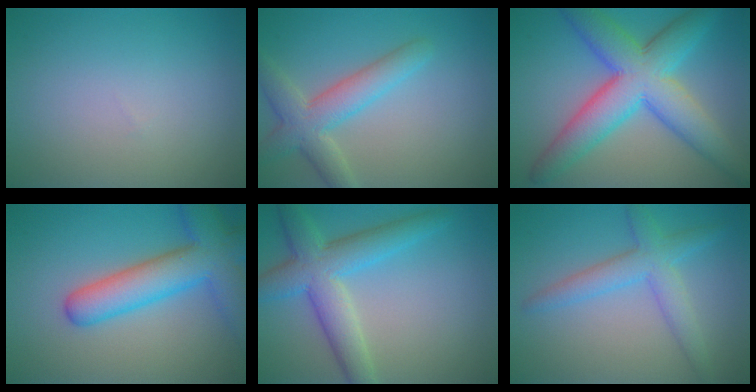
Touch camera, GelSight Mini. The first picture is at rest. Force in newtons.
{"total": 4.7, "press": 4.7, "slide": 0.4}
{"total": 9.5, "press": 9.5, "slide": 0.2}
{"total": 7.6, "press": 7.6, "slide": 0.4}
{"total": 6.1, "press": 6.1, "slide": 0.2}
{"total": 3.8, "press": 3.8, "slide": 0.1}